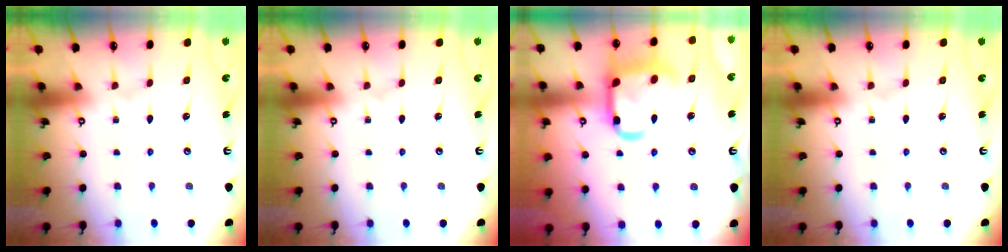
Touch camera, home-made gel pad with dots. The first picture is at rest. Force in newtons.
{"total": 0.0}
{"total": 18.7, "press": 18.6, "slide": 1.6}
{"total": 0.0}